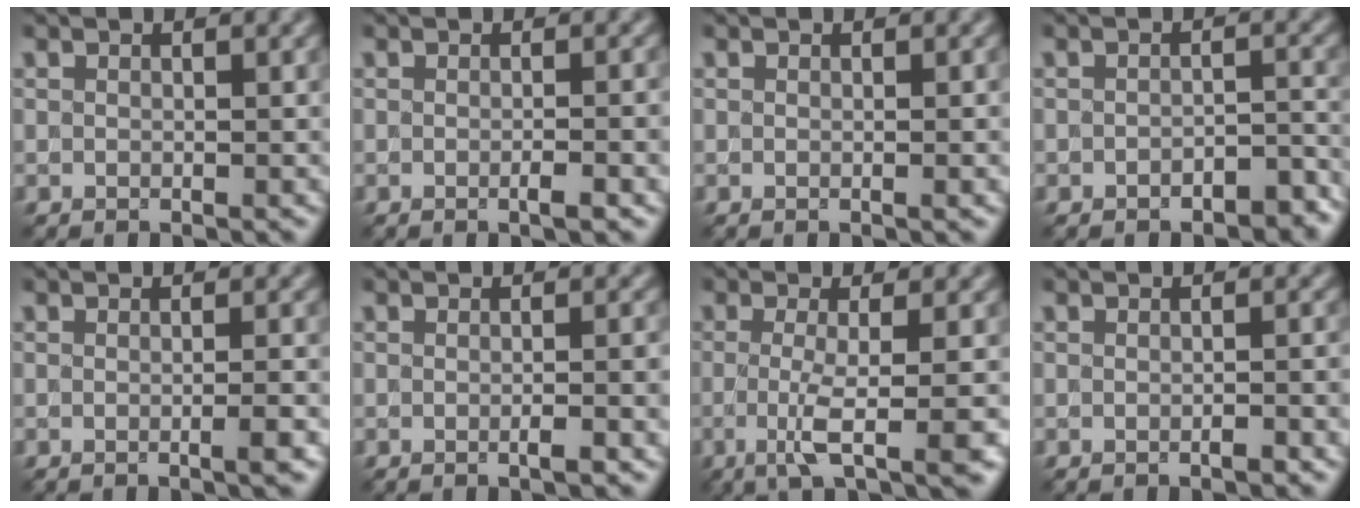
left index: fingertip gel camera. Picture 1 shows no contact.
{"total": 2.4, "force": [-0.5, 0.6, 2.3], "torque": [-0.026, 0.001, -0.010]}
{"total": 1.3, "force": [0.0, 0.4, 1.2], "torque": [-0.012, 0.000, -0.003]}
{"total": 2.7, "force": [-1.9, 1.2, 1.4], "torque": [-0.024, 0.005, -0.025]}
{"total": 2.4, "force": [-0.3, 0.8, 2.3], "torque": [-0.021, -0.001, -0.010]}
{"total": 2.8, "force": [-0.4, 0.8, 2.7], "torque": [-0.028, 0.002, -0.008]}
{"total": 4.9, "force": [-1.0, 1.2, 4.6], "torque": [-0.084, -0.013, -0.022]}
{"total": 1.8, "force": [-0.5, 0.5, 1.6], "torque": [-0.019, 0.002, -0.009]}